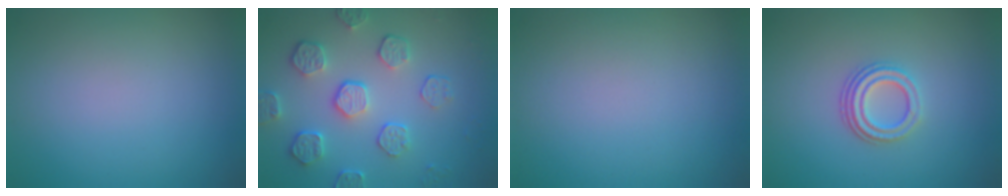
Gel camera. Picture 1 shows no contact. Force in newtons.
{"total": 4.6, "press": 3.9, "slide": 2.5}
{"total": 0.0}
{"total": 3.1, "press": 2.2, "slide": 2.2}